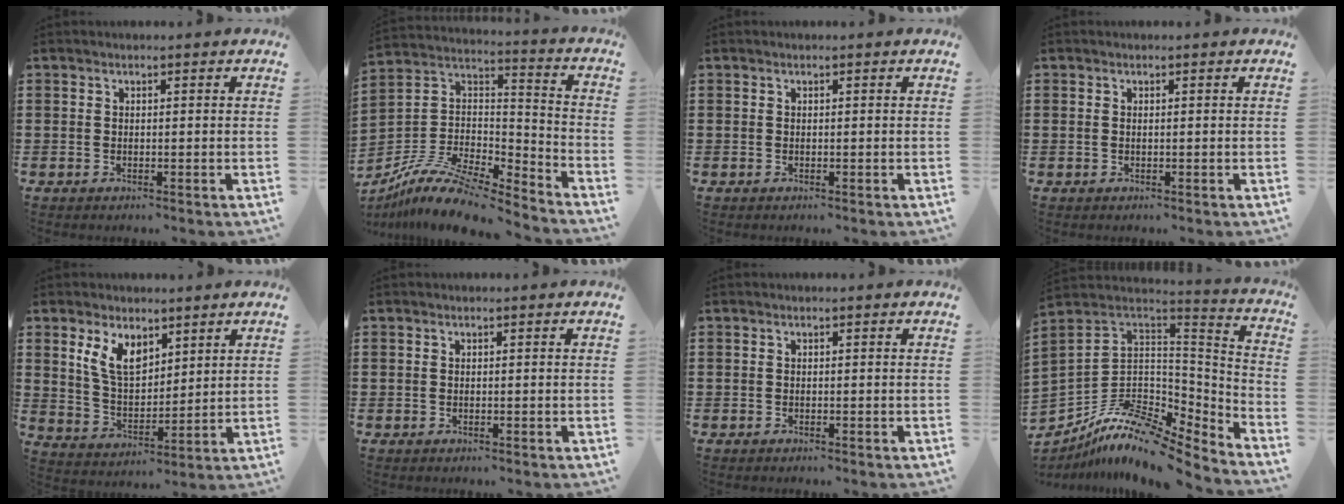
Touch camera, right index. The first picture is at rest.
{"total": 10.1, "force": [-8.5, 2.7, 4.9], "torque": [-0.099, 0.020, -0.169]}
{"total": 0.0}
{"total": 0.0}
{"total": 7.2, "force": [4.1, 3.9, 4.4], "torque": [-0.100, 0.002, 0.077]}
{"total": 0.0}
{"total": 0.0}
{"total": 10.3, "force": [-7.2, 4.5, 5.8], "torque": [-0.128, 0.004, -0.144]}